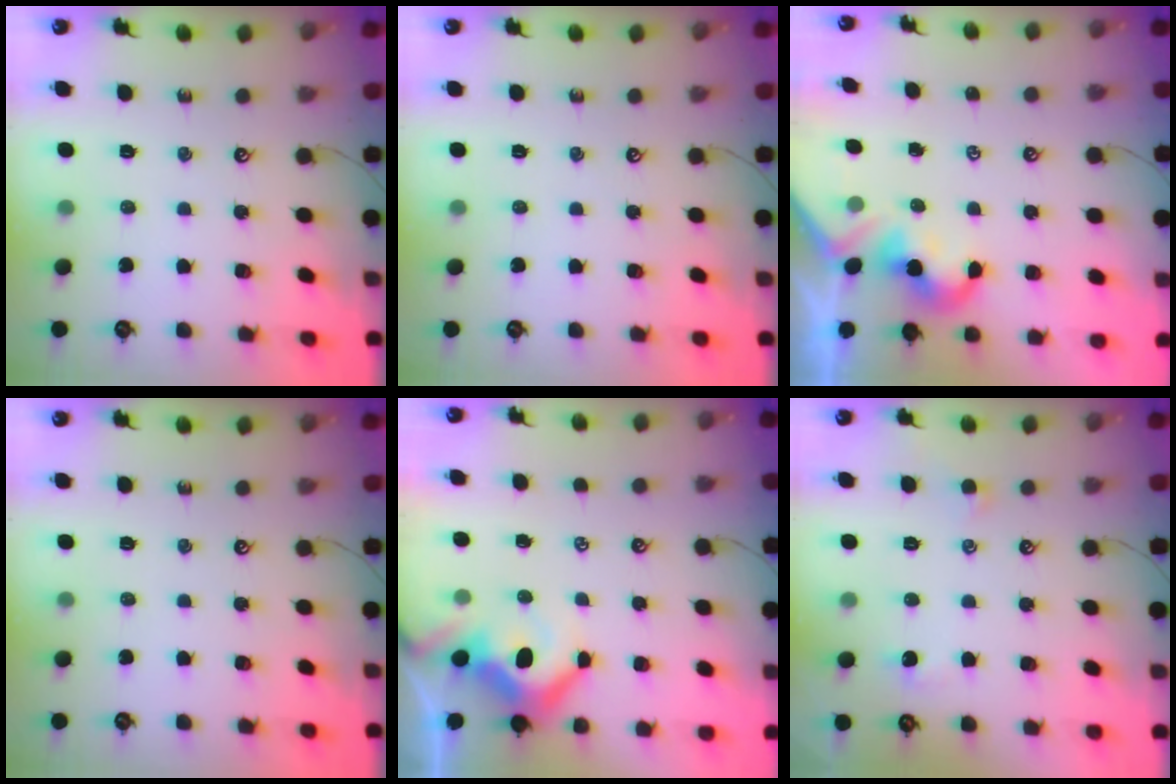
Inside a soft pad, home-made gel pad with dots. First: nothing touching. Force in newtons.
{"total": 0.0}
{"total": 2.1, "press": 2.1, "slide": 0.4}
{"total": 0.0}
{"total": 4.7, "press": 4.6, "slide": 1.2}
{"total": 0.7, "press": 0.3, "slide": 0.6}